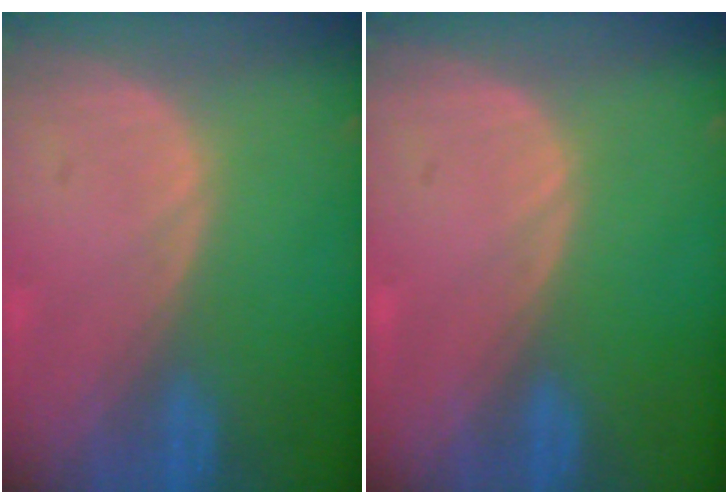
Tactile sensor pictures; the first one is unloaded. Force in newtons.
{"total": 0.0}